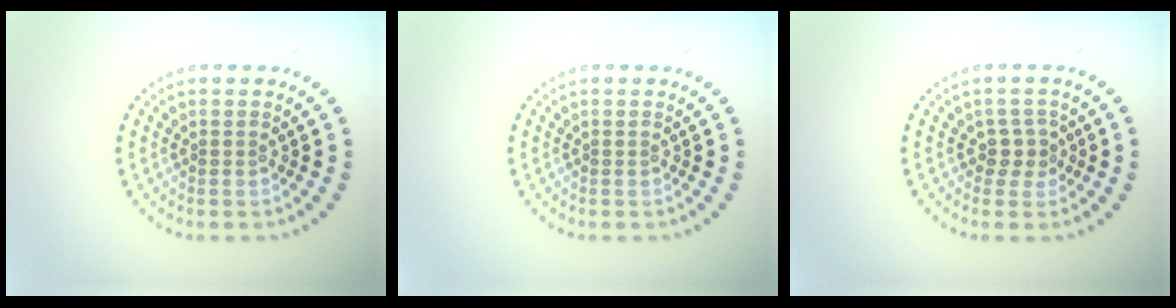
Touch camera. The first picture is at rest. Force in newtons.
{"total": 0.0}
{"total": 1.8, "press": 1.4, "slide": 1.1}